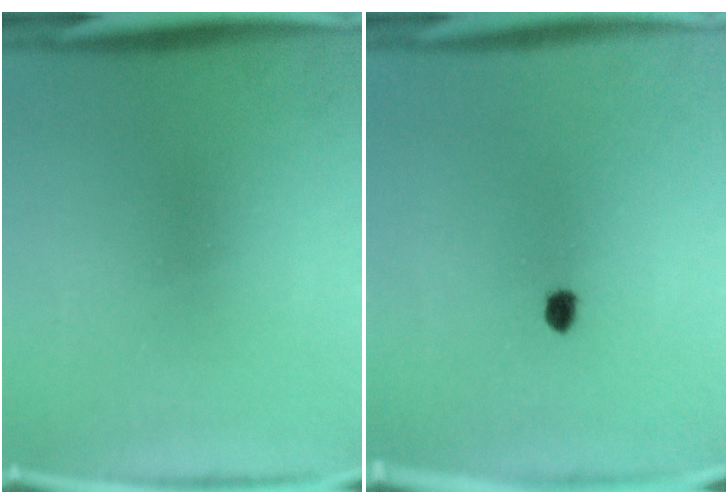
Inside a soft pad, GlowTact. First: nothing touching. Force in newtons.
{"total": 1.7}